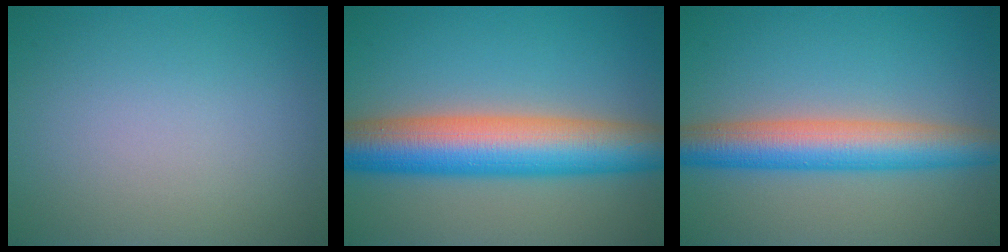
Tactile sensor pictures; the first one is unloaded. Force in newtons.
{"total": 10.3, "press": 10.3, "slide": 0.3}
{"total": 6.9, "press": 6.8, "slide": 0.3}